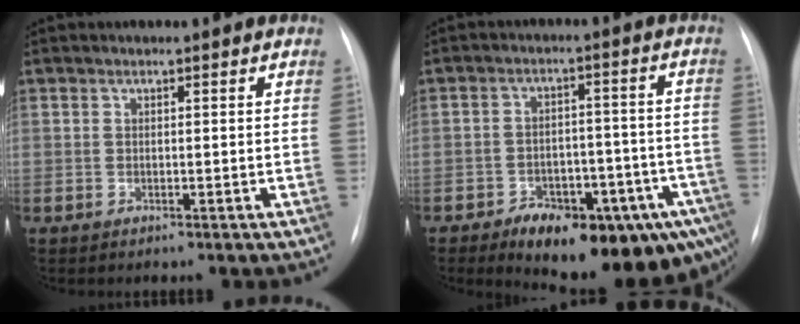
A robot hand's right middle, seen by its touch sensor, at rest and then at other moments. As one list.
[{"total": 18.6, "force": [-11.4, 7.5, 12.5], "torque": [-0.107, 0.027, -0.152]}]